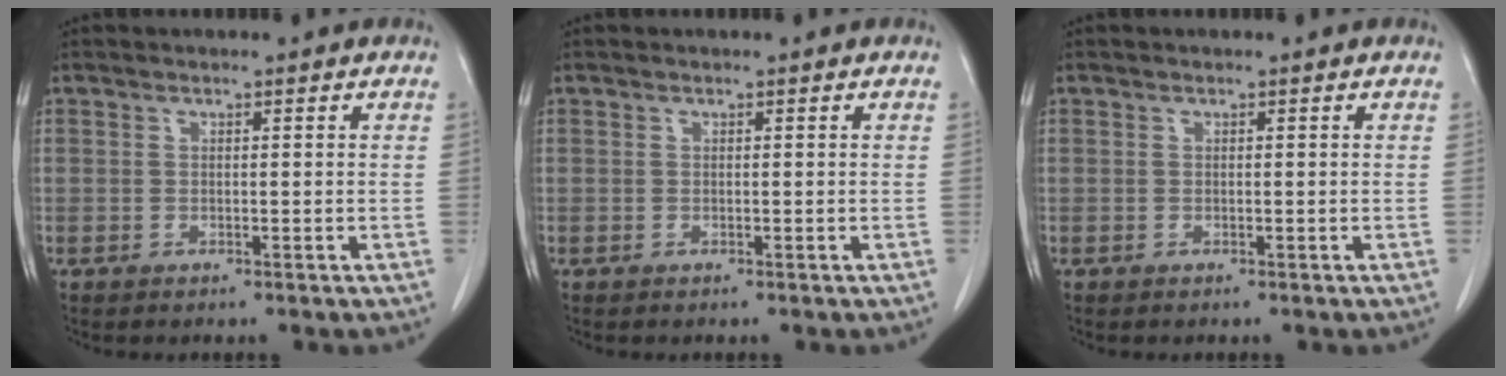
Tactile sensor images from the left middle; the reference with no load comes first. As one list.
[{"total": 0.0}, {"total": 0.0}]